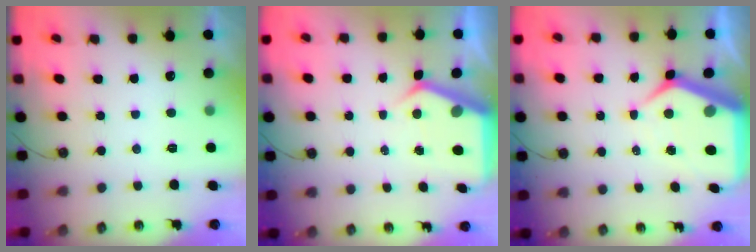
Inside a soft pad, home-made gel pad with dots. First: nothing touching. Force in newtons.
{"total": 5.5, "press": 5.5, "slide": 0.4}
{"total": 9.5, "press": 9.5, "slide": 0.8}